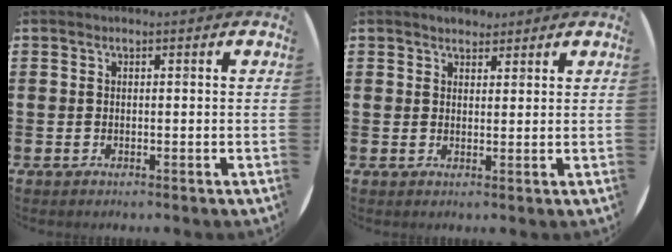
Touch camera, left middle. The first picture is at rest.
{"total": 1.9, "force": [1.7, 0.7, 0.1], "torque": [0.003, 0.002, 0.032]}